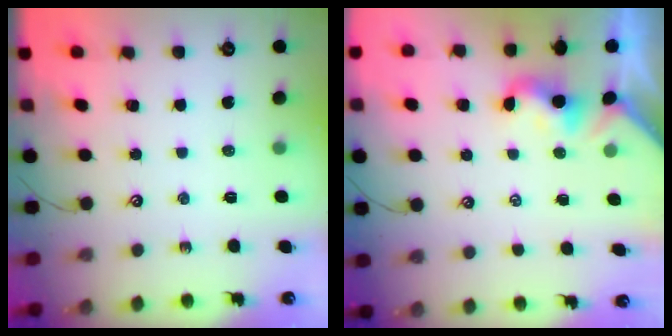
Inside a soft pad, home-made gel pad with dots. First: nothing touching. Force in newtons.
{"total": 2.1, "press": 2.1, "slide": 0.5}